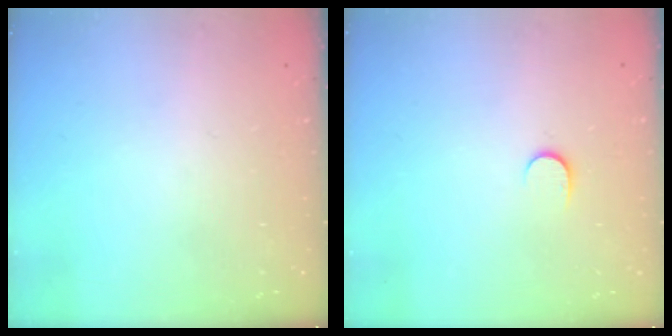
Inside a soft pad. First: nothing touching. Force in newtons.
{"total": 5.6, "press": 5.6, "slide": 0.7}